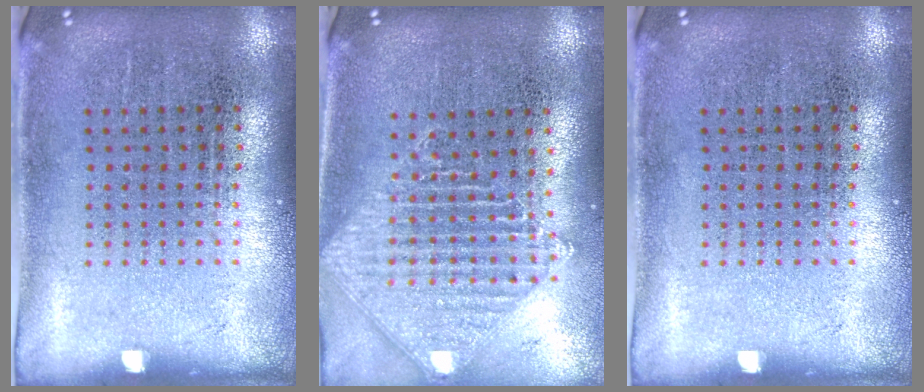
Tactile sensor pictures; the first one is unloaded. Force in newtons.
{"total": 1.5, "press": 1.3, "slide": 0.6}
{"total": 0.0}